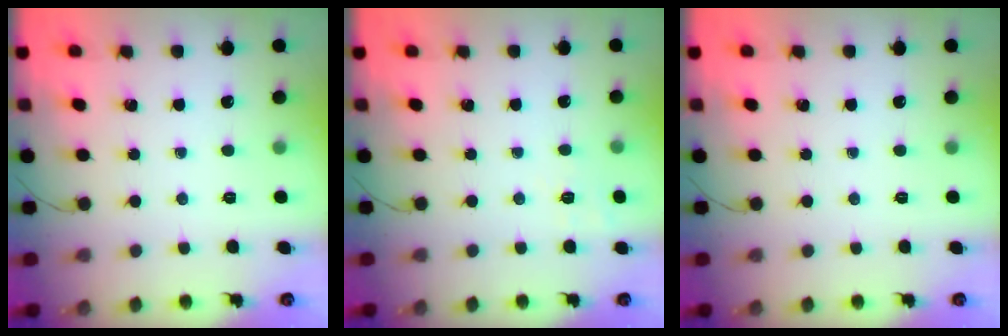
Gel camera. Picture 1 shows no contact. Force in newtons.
{"total": 4.9, "press": 4.5, "slide": 2.0}
{"total": 0.0}